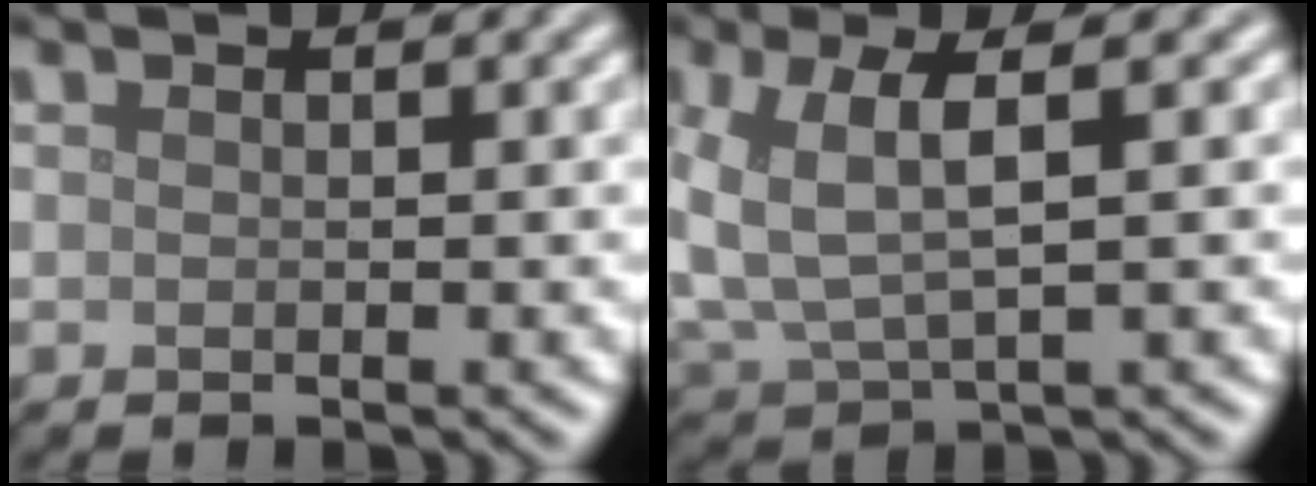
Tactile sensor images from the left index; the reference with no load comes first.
{"total": 5.9, "force": [1.0, 2.7, 5.2], "torque": [-0.129, 0.004, 0.021]}